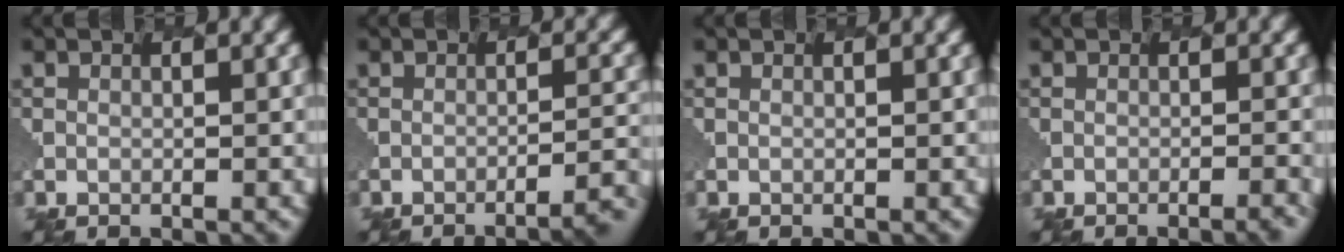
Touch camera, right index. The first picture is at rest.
{"total": 4.4, "force": [-3.5, 0.7, 2.7], "torque": [-0.036, 0.011, -0.043]}
{"total": 0.0}
{"total": 2.1, "force": [-1.5, 0.4, 1.4], "torque": [-0.013, 0.009, -0.019]}